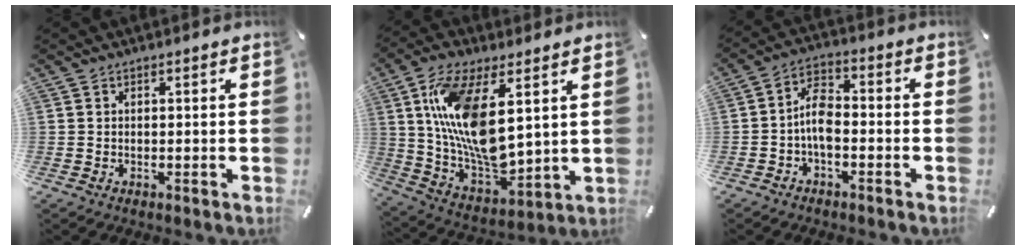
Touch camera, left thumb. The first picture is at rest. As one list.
[{"total": 18.1, "force": [6.5, 8.2, 14.7], "torque": [-0.309, -0.033, 0.111]}, {"total": 7.2, "force": [-2.2, 4.0, 5.5], "torque": [-0.111, 0.019, -0.041]}]